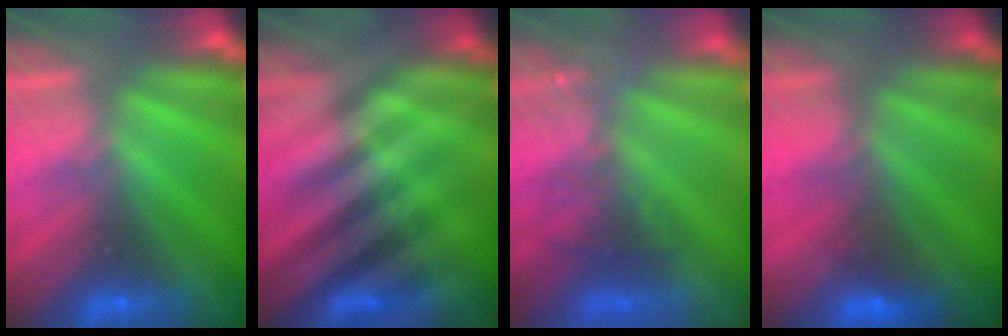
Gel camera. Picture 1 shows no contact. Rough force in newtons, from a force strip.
{"total": 2.6}
{"total": 3.9}
{"total": 1.4}